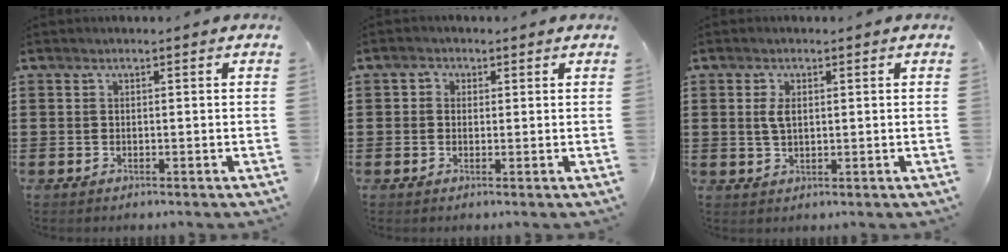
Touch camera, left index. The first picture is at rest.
{"total": 1.3, "force": [0.0, 1.3, 0.3], "torque": [-0.009, 0.008, -0.003]}
{"total": 2.8, "force": [0.6, 1.3, 2.4], "torque": [-0.051, 0.007, 0.010]}